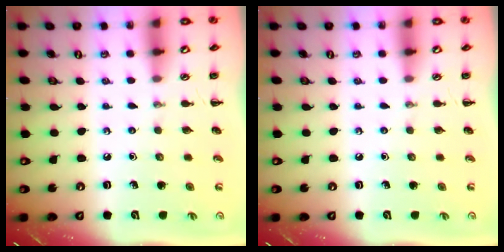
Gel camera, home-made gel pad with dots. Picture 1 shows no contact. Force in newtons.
{"total": 0.0}